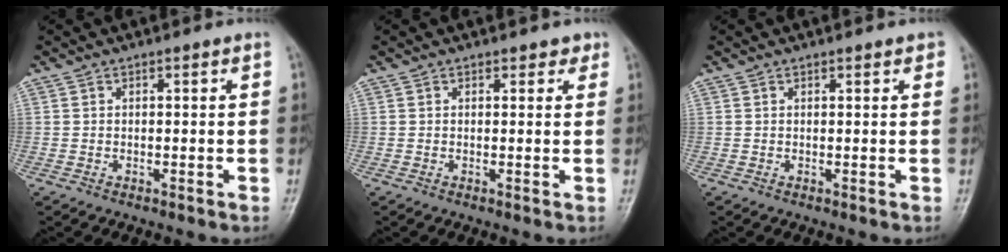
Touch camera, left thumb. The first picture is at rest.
{"total": 1.7, "force": [1.1, 1.1, 0.7], "torque": [0.011, -0.004, 0.008]}
{"total": 1.4, "force": [0.9, 0.6, 0.9], "torque": [-0.005, -0.001, 0.008]}